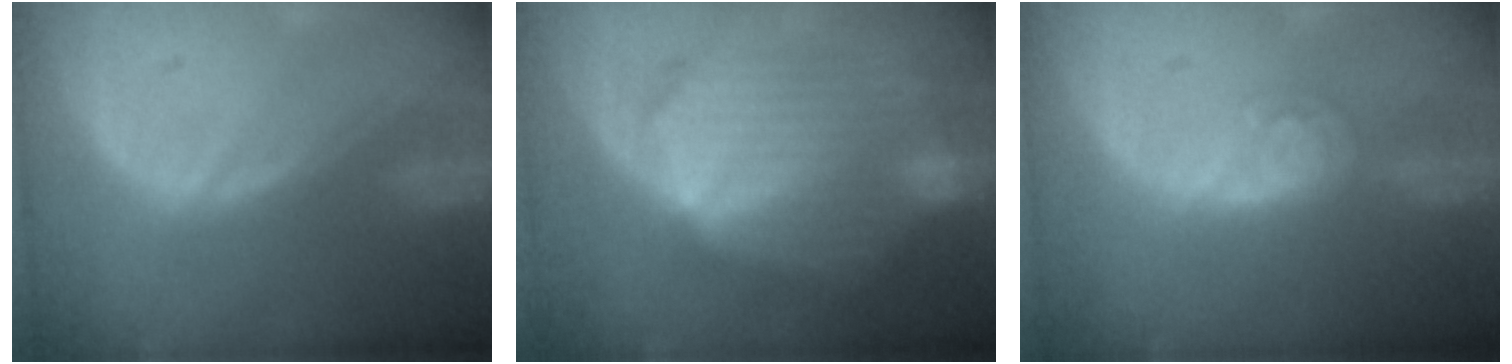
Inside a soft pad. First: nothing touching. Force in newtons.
{"total": 10.7, "press": 10.6, "slide": 0.8}
{"total": 4.7, "press": 4.1, "slide": 2.3}